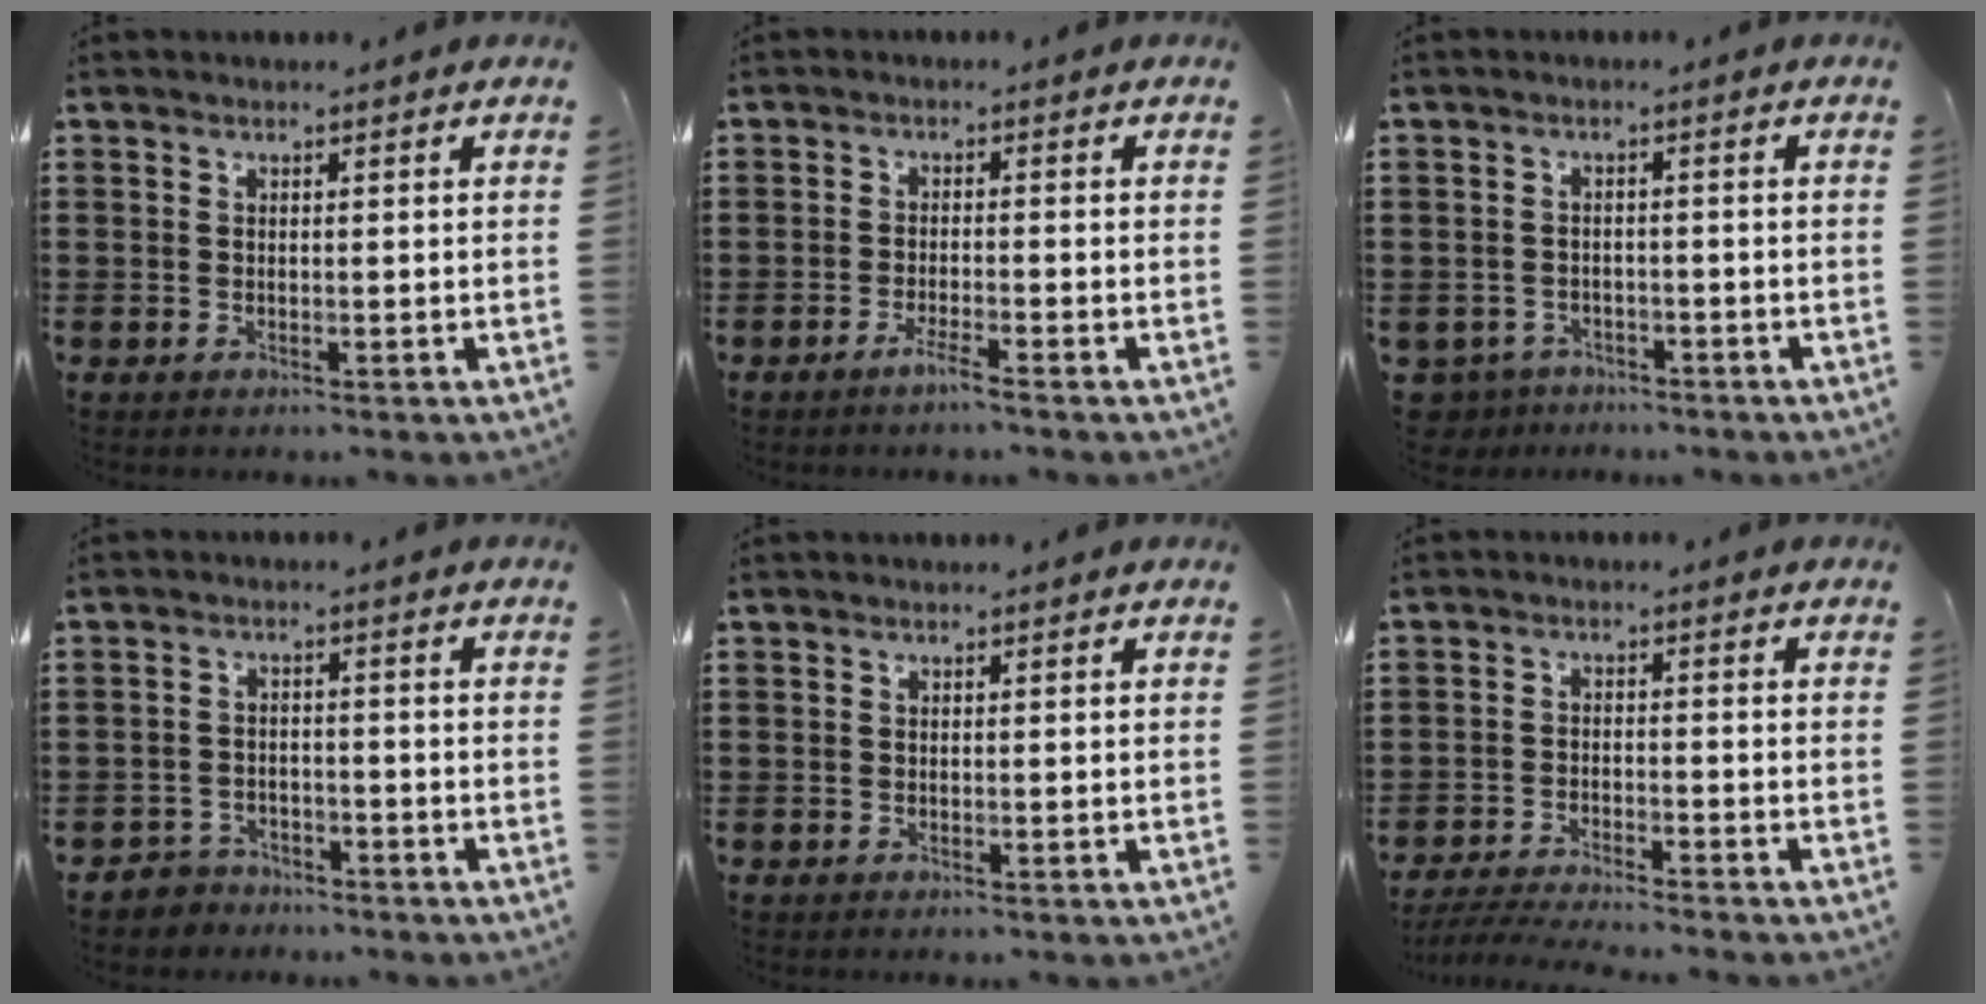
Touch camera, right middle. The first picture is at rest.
{"total": 2.4, "force": [-1.8, -0.1, 1.7], "torque": [-0.028, 0.001, -0.033]}
{"total": 2.5, "force": [-2.4, 0.7, -0.1], "torque": [-0.016, -0.004, -0.057]}
{"total": 2.8, "force": [-2.6, 0.9, -0.2], "torque": [-0.007, 0.000, -0.059]}
{"total": 0.0}
{"total": 4.0, "force": [-3.8, -0.1, 1.1], "torque": [-0.034, -0.011, -0.080]}